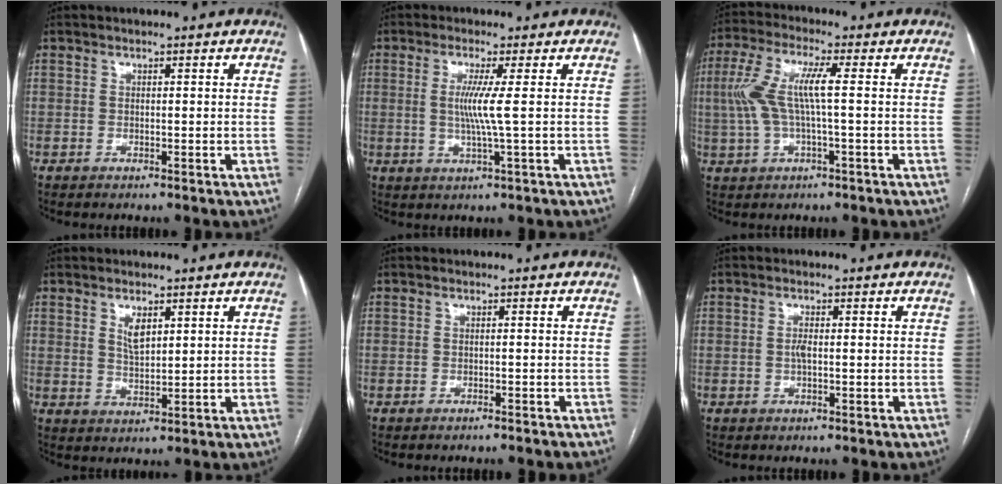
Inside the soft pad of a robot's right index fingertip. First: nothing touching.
{"total": 4.8, "force": [0.4, -1.1, 4.6], "torque": [-0.095, -0.009, 0.007]}
{"total": 8.5, "force": [0.4, 1.5, 8.3], "torque": [-0.190, 0.025, 0.006]}
{"total": 3.4, "force": [1.6, 1.4, 2.7], "torque": [-0.054, -0.001, 0.036]}
{"total": 2.1, "force": [-1.9, 0.2, 0.8], "torque": [-0.015, -0.001, -0.021]}
{"total": 1.5, "force": [-0.2, 0.3, 1.5], "torque": [-0.032, 0.001, -0.003]}